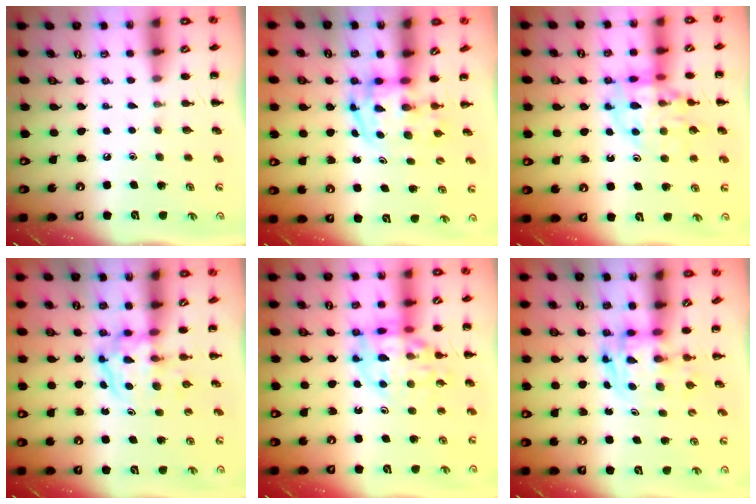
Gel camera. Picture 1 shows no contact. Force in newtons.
{"total": 3.8, "press": 3.8, "slide": 0.6}
{"total": 13.8, "press": 13.6, "slide": 2.2}
{"total": 3.9, "press": 3.9, "slide": 0.4}
{"total": 13.9, "press": 13.5, "slide": 3.3}
{"total": 2.8, "press": 2.8, "slide": 0.5}